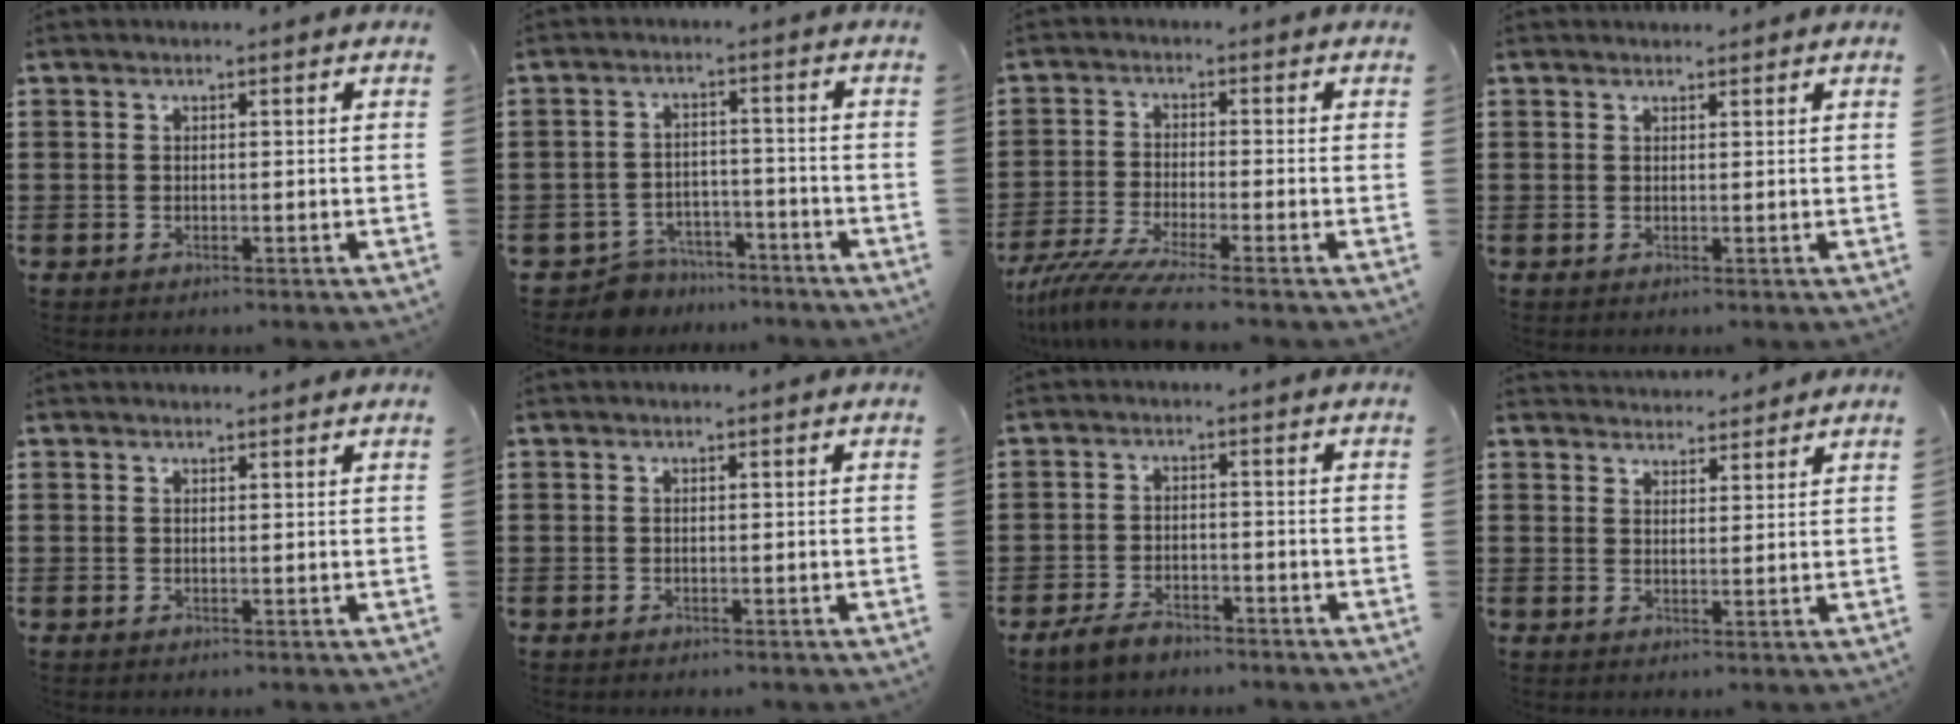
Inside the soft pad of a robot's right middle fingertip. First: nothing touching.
{"total": 6.0, "force": [-5.7, 1.6, 0.4], "torque": [-0.026, 0.012, -0.122]}
{"total": 5.8, "force": [-4.7, -0.3, 3.3], "torque": [-0.090, -0.030, -0.097]}
{"total": 0.9, "force": [0.9, 0.0, 0.0], "torque": [-0.003, -0.001, 0.017]}
{"total": 0.8, "force": [0.8, -0.1, 0.1], "torque": [-0.003, 0.000, 0.016]}
{"total": 0.0}
{"total": 2.9, "force": [-2.4, 1.2, 1.1], "torque": [-0.028, 0.005, -0.051]}
{"total": 3.2, "force": [3.1, 0.4, -0.4], "torque": [0.000, -0.007, 0.060]}